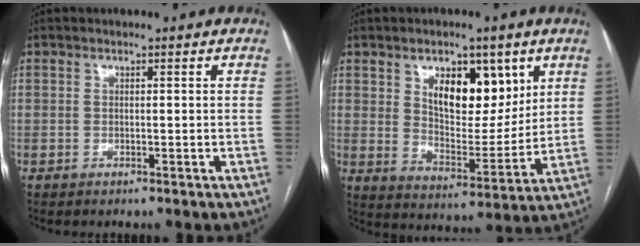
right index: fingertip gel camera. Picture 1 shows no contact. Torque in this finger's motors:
{"motor_torque": [0.38, 0.26, 0.31, 0.08]}